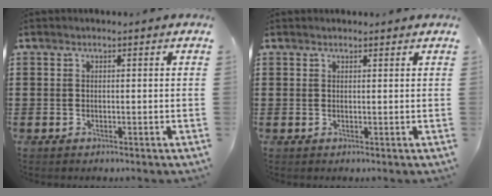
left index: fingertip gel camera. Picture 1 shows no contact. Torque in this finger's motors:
{"motor_torque": [1.24, -0.90, 0.24, 0.01]}